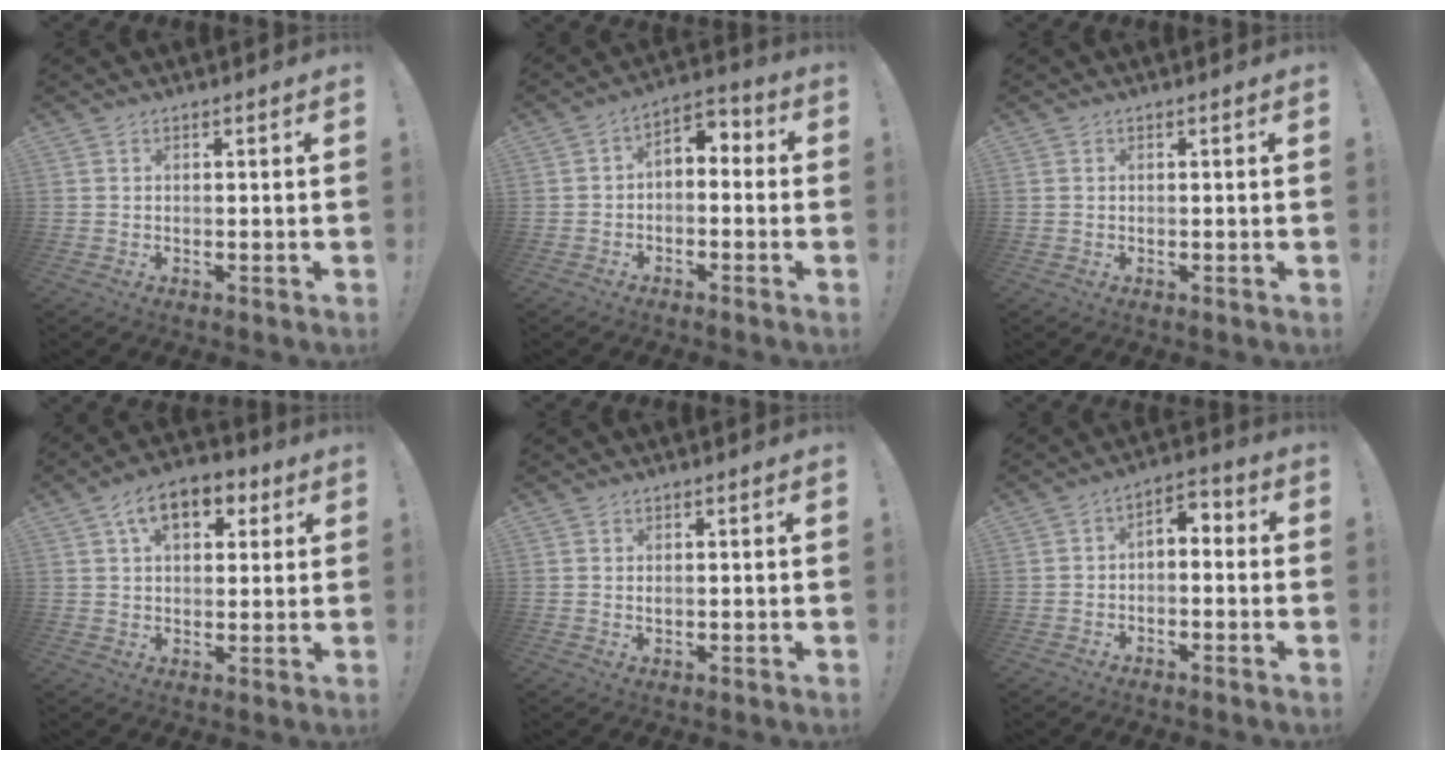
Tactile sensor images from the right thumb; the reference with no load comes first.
{"total": 4.7, "force": [-2.1, 3.2, 2.8], "torque": [-0.035, 0.018, -0.037]}
{"total": 0.0}
{"total": 10.8, "force": [4.9, 6.7, 6.9], "torque": [-0.100, -0.007, 0.087]}
{"total": 0.6, "force": [0.2, 0.5, 0.3], "torque": [0.002, -0.002, 0.003]}
{"total": 4.4, "force": [-1.9, 2.9, 2.7], "torque": [-0.035, 0.014, -0.036]}